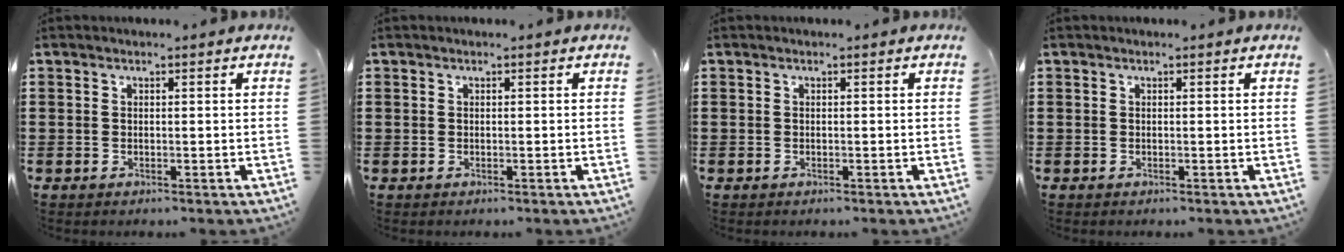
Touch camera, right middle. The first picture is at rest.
{"total": 0.5, "force": [0.0, 0.5, -0.1], "torque": [0.000, 0.006, -0.002]}
{"total": 0.0}
{"total": 0.0}